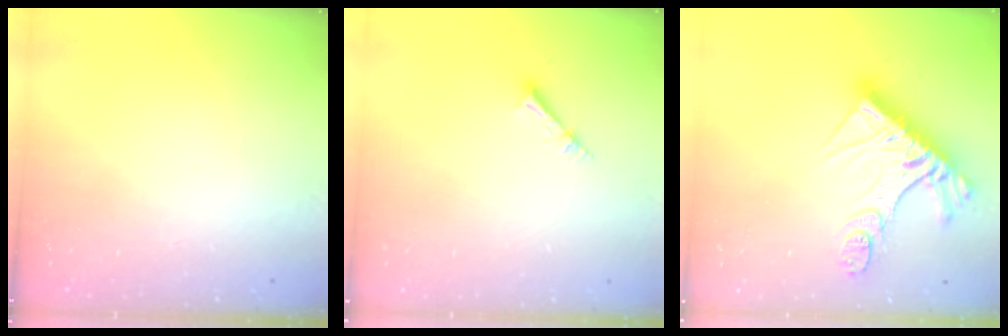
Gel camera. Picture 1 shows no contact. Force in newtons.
{"total": 2.3, "press": 2.3, "slide": 0.1}
{"total": 18.6, "press": 18.5, "slide": 2.1}